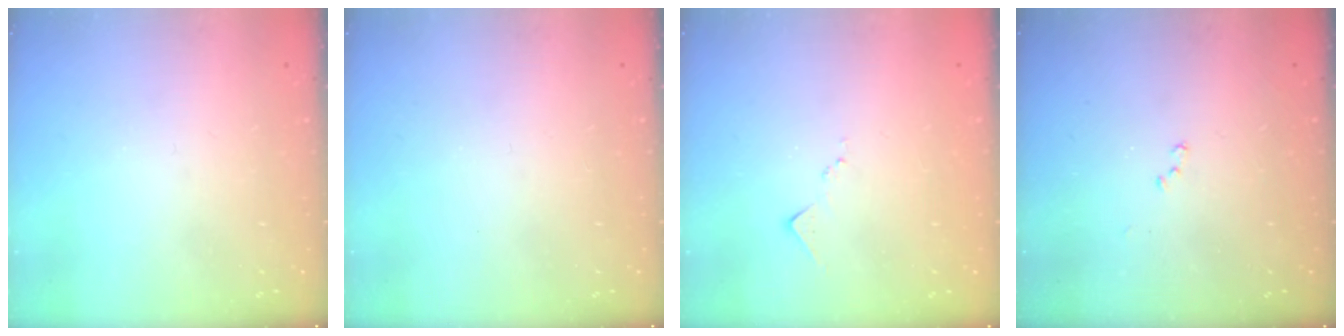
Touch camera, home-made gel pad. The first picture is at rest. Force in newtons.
{"total": 0.0}
{"total": 7.1, "press": 7.0, "slide": 0.8}
{"total": 8.1, "press": 8.0, "slide": 1.1}